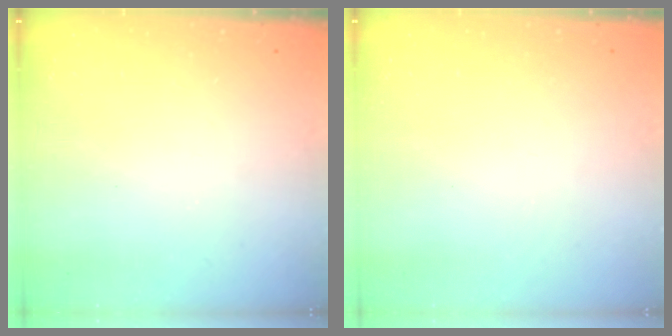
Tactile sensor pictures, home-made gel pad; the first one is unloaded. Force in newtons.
{"total": 0.0}